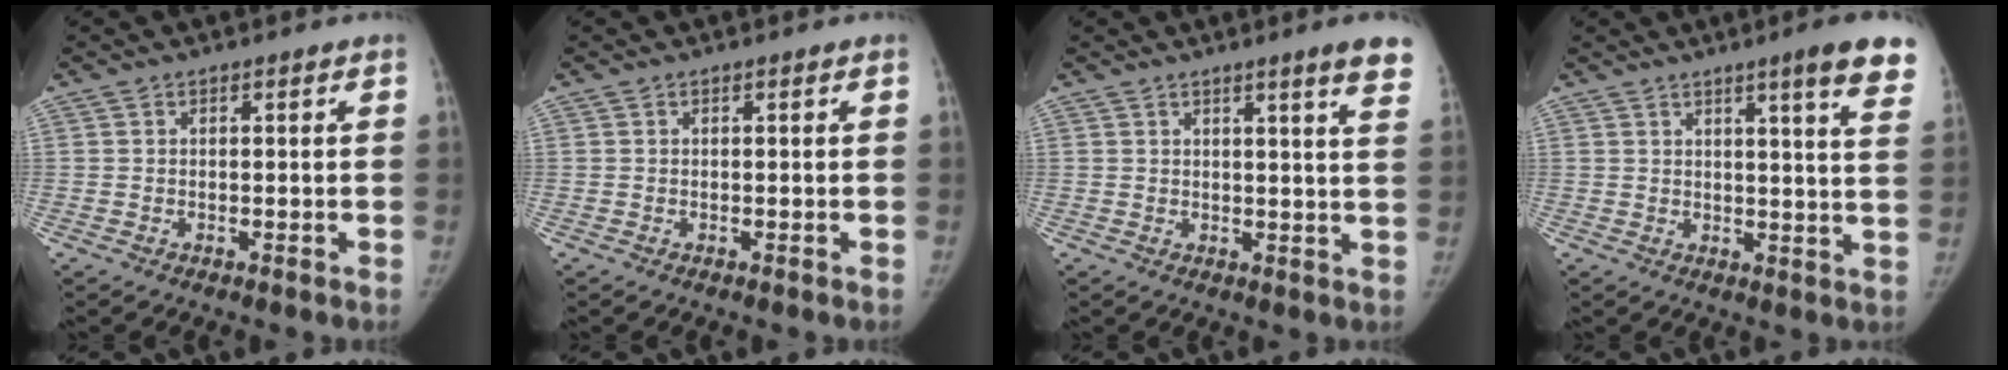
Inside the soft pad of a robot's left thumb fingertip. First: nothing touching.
{"total": 0.0}
{"total": 8.3, "force": [5.8, 0.0, 5.9], "torque": [-0.061, -0.023, 0.055]}
{"total": 11.5, "force": [7.8, 0.5, 8.3], "torque": [-0.090, -0.034, 0.079]}